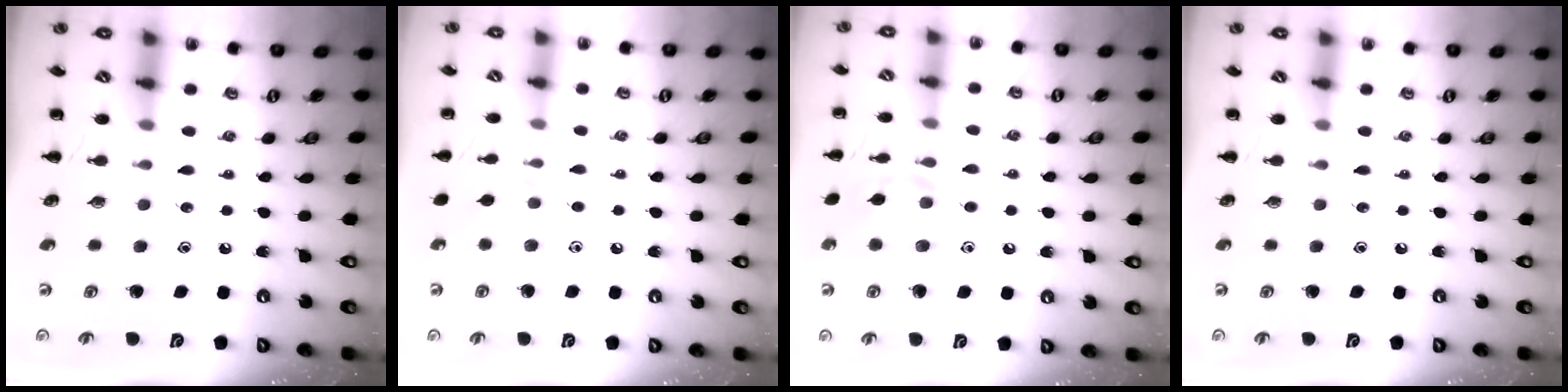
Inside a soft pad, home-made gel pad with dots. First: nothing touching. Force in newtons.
{"total": 5.5, "press": 5.1, "slide": 1.8}
{"total": 10.6, "press": 10.6, "slide": 0.6}
{"total": 0.0}